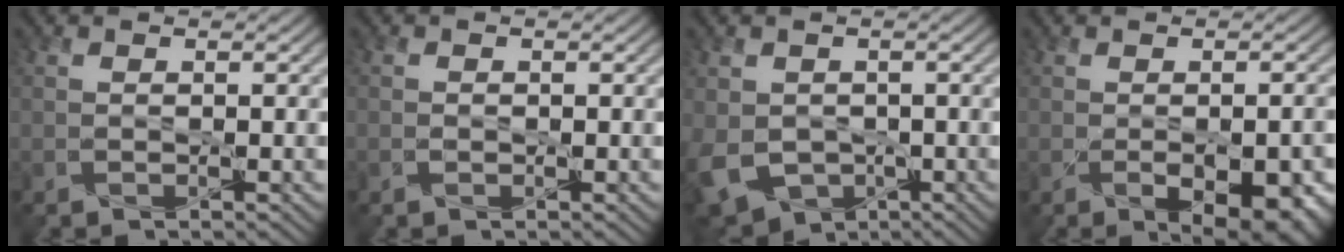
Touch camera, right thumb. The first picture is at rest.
{"total": 0.6, "force": [-0.1, 0.5, 0.3], "torque": [-0.005, -0.003, -0.004]}
{"total": 8.0, "force": [-1.9, 6.3, 4.5], "torque": [-0.123, -0.029, -0.030]}
{"total": 7.2, "force": [-2.4, 3.5, 5.7], "torque": [-0.080, -0.025, -0.008]}